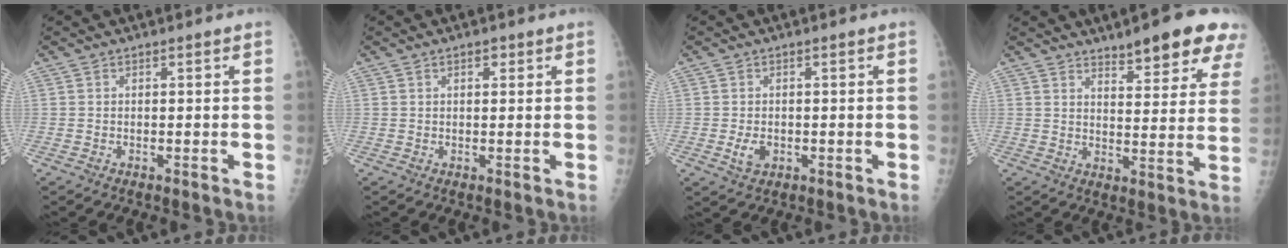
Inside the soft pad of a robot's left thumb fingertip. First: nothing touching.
{"total": 1.5, "force": [0.8, 0.8, 1.0], "torque": [-0.009, -0.001, 0.011]}
{"total": 2.9, "force": [-0.6, 2.0, 2.0], "torque": [-0.033, -0.001, -0.007]}
{"total": 12.7, "force": [8.9, 3.5, 8.4], "torque": [-0.072, -0.047, 0.114]}